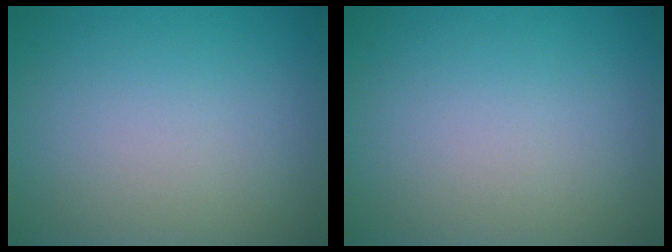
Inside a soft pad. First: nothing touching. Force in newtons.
{"total": 0.0}